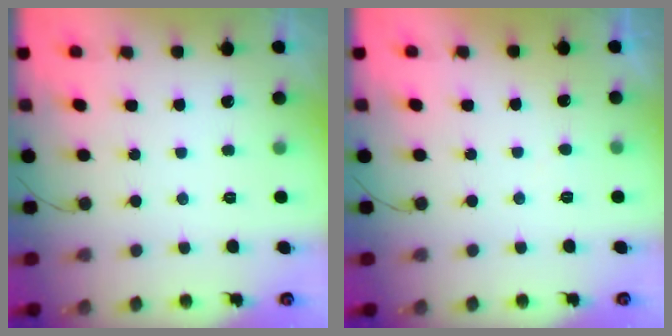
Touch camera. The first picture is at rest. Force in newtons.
{"total": 2.3, "press": 2.3, "slide": 0.1}